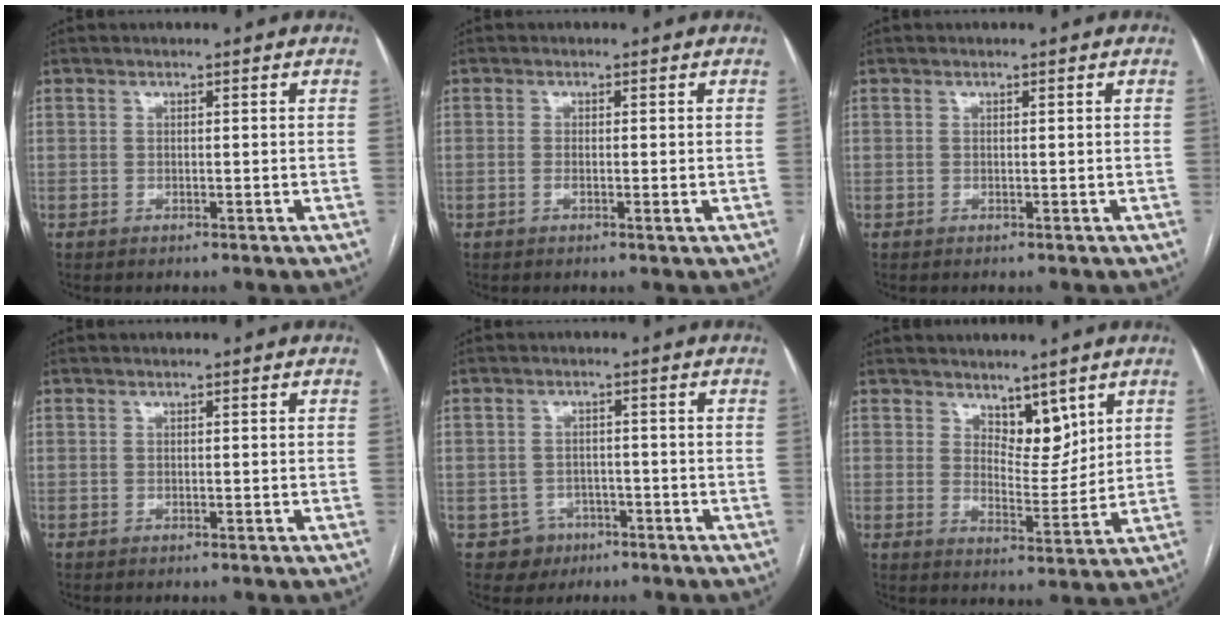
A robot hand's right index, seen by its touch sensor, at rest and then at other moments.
{"total": 1.5, "force": [-0.3, 0.3, 1.5], "torque": [-0.024, -0.002, -0.005]}
{"total": 0.0}
{"total": 0.0}
{"total": 4.1, "force": [-1.9, 3.7, -0.1], "torque": [0.010, 0.015, -0.025]}
{"total": 5.6, "force": [3.8, 2.7, 3.1], "torque": [-0.043, -0.009, 0.068]}